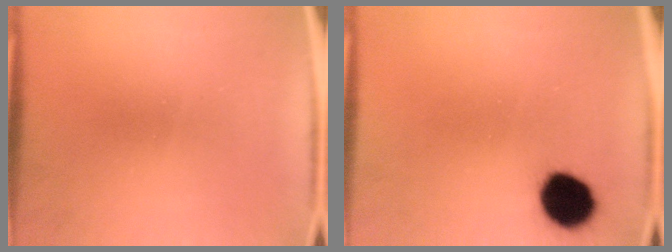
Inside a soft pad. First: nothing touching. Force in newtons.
{"total": 9.3}